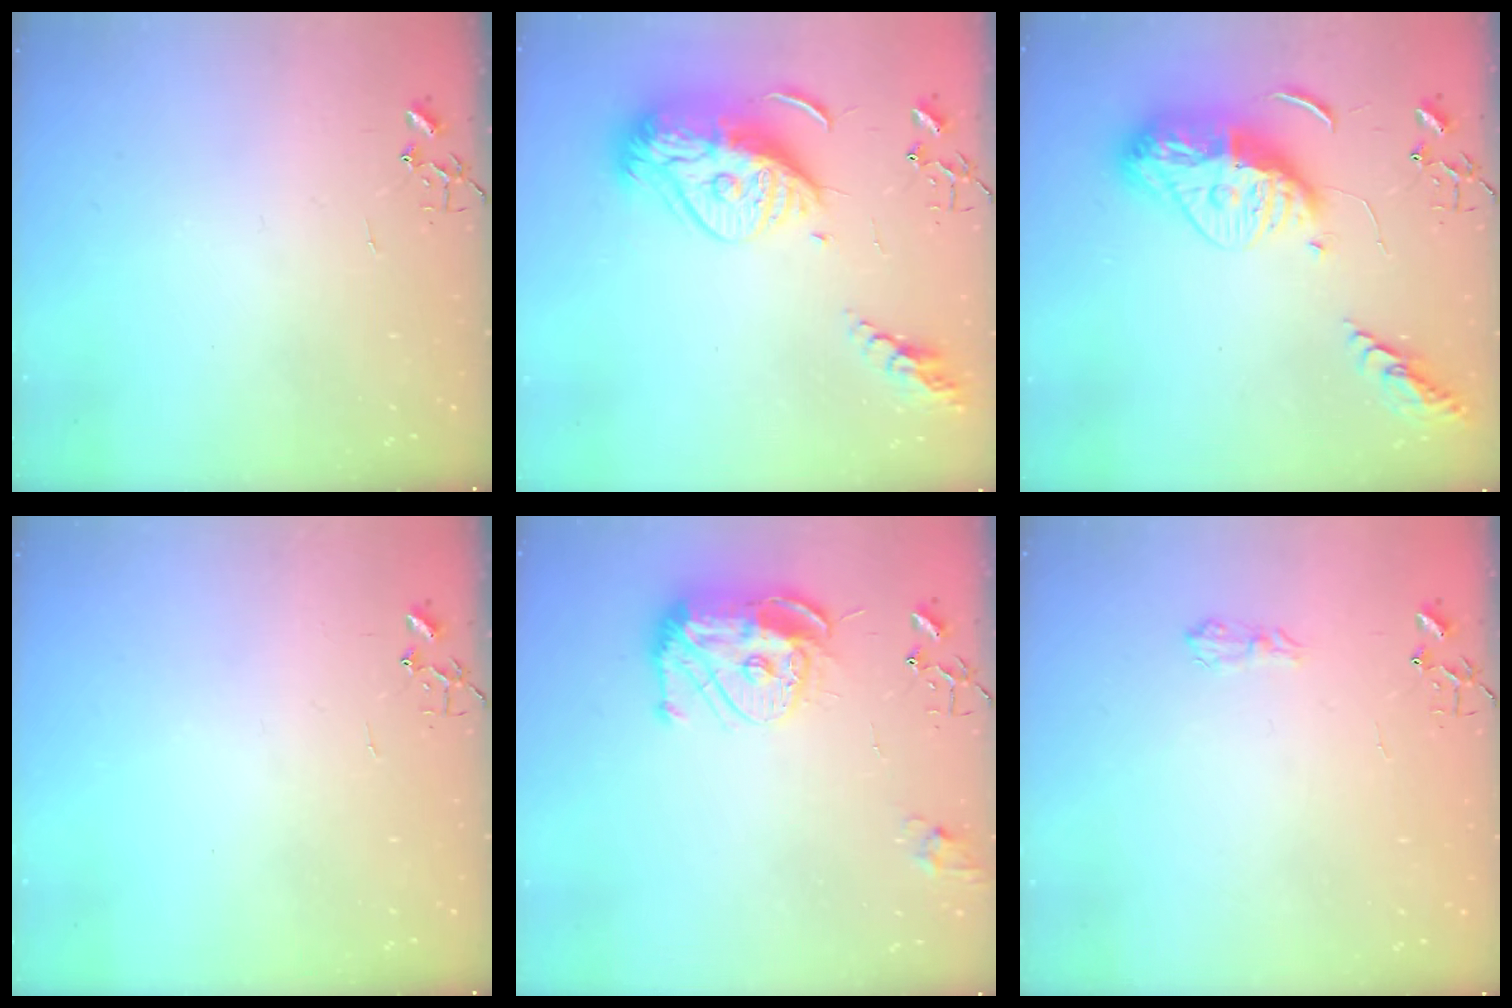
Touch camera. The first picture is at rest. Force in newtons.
{"total": 18.4, "press": 18.3, "slide": 1.7}
{"total": 16.9, "press": 16.8, "slide": 1.6}
{"total": 0.0}
{"total": 13.5, "press": 13.4, "slide": 1.2}
{"total": 7.0, "press": 6.9, "slide": 0.9}